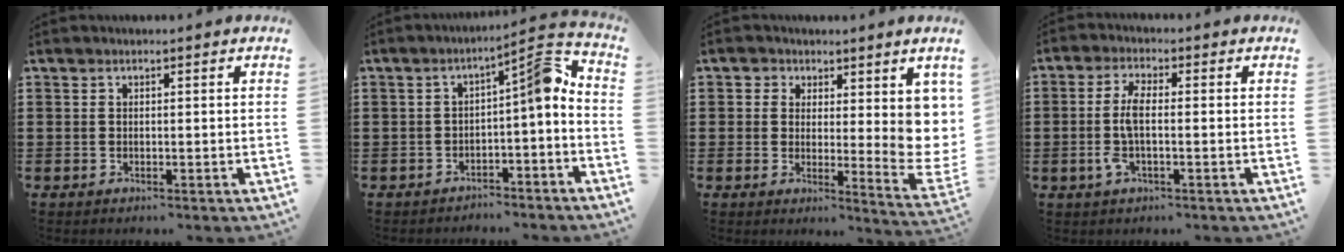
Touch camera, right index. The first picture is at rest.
{"total": 5.2, "force": [-1.3, 1.2, 4.9], "torque": [-0.068, -0.012, -0.043]}
{"total": 5.3, "force": [2.3, 3.6, 3.2], "torque": [-0.042, -0.020, 0.040]}
{"total": 5.2, "force": [-0.8, 1.6, 4.9], "torque": [-0.108, -0.002, -0.020]}